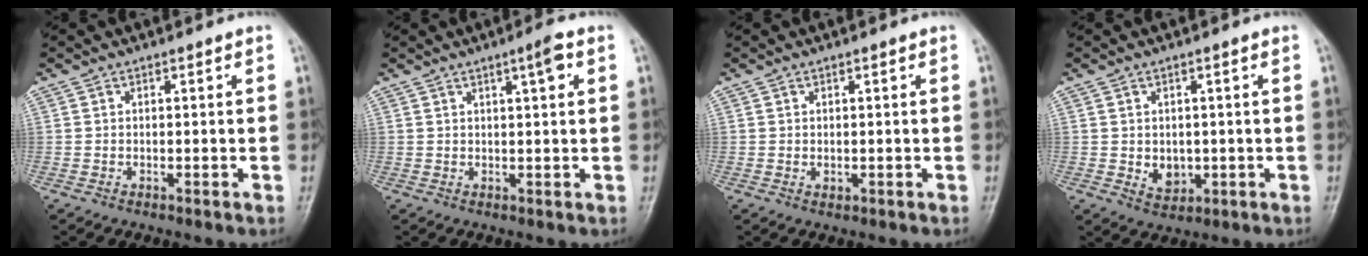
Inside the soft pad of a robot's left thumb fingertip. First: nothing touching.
{"total": 3.4, "force": [1.5, 0.4, 3.1], "torque": [-0.047, -0.001, 0.023]}
{"total": 1.0, "force": [0.2, 0.7, 0.8], "torque": [-0.009, -0.002, 0.007]}
{"total": 3.8, "force": [-0.2, 3.0, 2.3], "torque": [-0.021, -0.004, 0.009]}